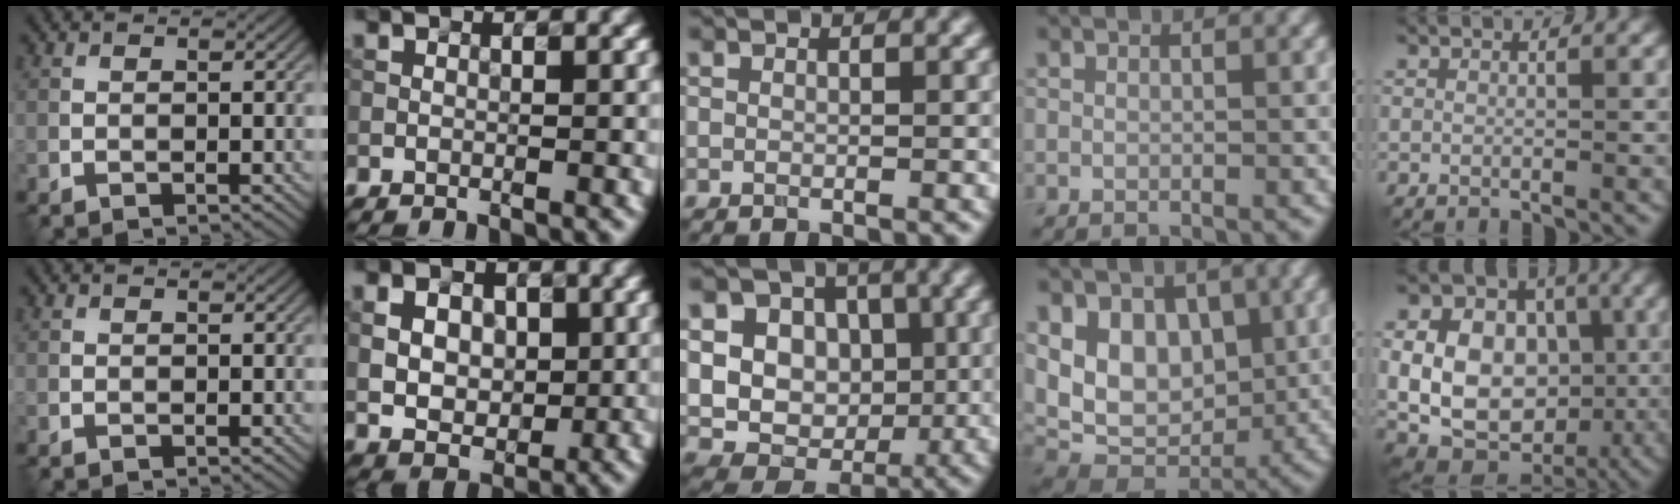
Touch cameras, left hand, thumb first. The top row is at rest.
{"index": {"total": 5.4, "force": [0.8, 4.0, 3.5], "torque": [-0.063, -0.001, 0.015]}, "middle": {"total": 15.9, "force": [2.9, 14.0, 7.1], "torque": [-0.144, 0.032, 0.043]}, "ring": {"total": 9.1, "force": [2.0, 6.6, 6.0], "torque": [-0.100, -0.006, 0.029]}, "little": {"total": 13.7, "force": [-0.2, 10.9, 8.4], "torque": [-0.146, 0.018, -0.009]}}